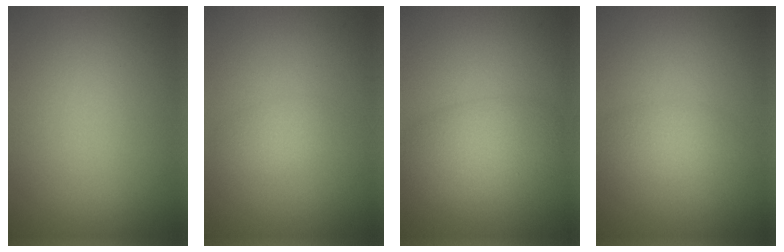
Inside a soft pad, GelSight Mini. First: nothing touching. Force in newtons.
{"total": 1.3, "press": 1.3, "slide": 0.0}
{"total": 4.0, "press": 4.0, "slide": 0.1}
{"total": 2.0, "press": 2.0, "slide": 0.0}